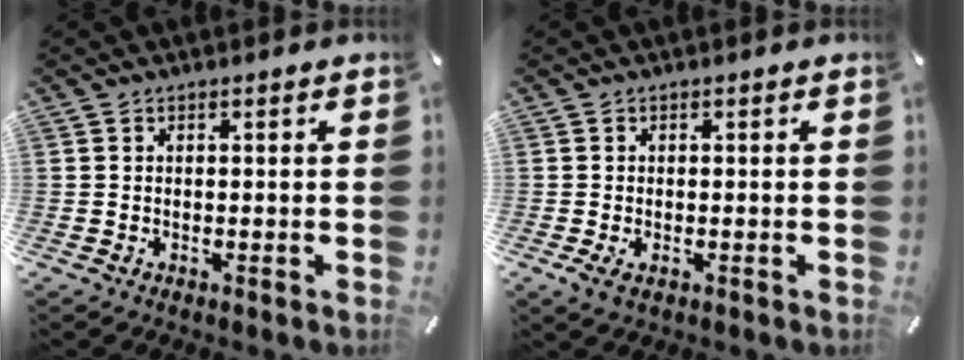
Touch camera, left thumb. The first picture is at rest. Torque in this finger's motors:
{"motor_torque": [0.12, 0.20, 0.34, 0.10, 0.12]}